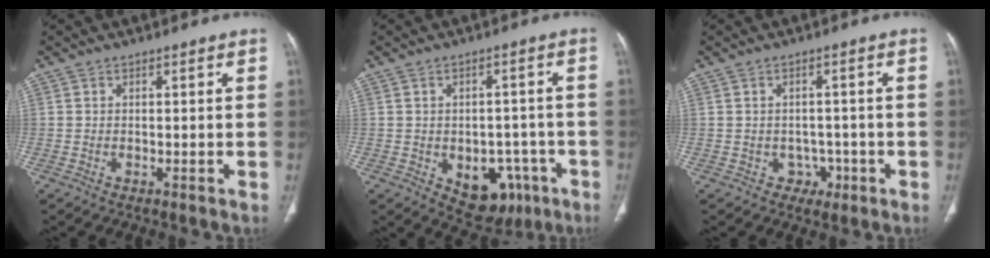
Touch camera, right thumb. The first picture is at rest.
{"total": 10.7, "force": [-4.1, 7.4, 6.6], "torque": [-0.050, 0.024, -0.040]}
{"total": 3.0, "force": [-1.2, 2.6, 0.8], "torque": [0.007, 0.010, -0.014]}